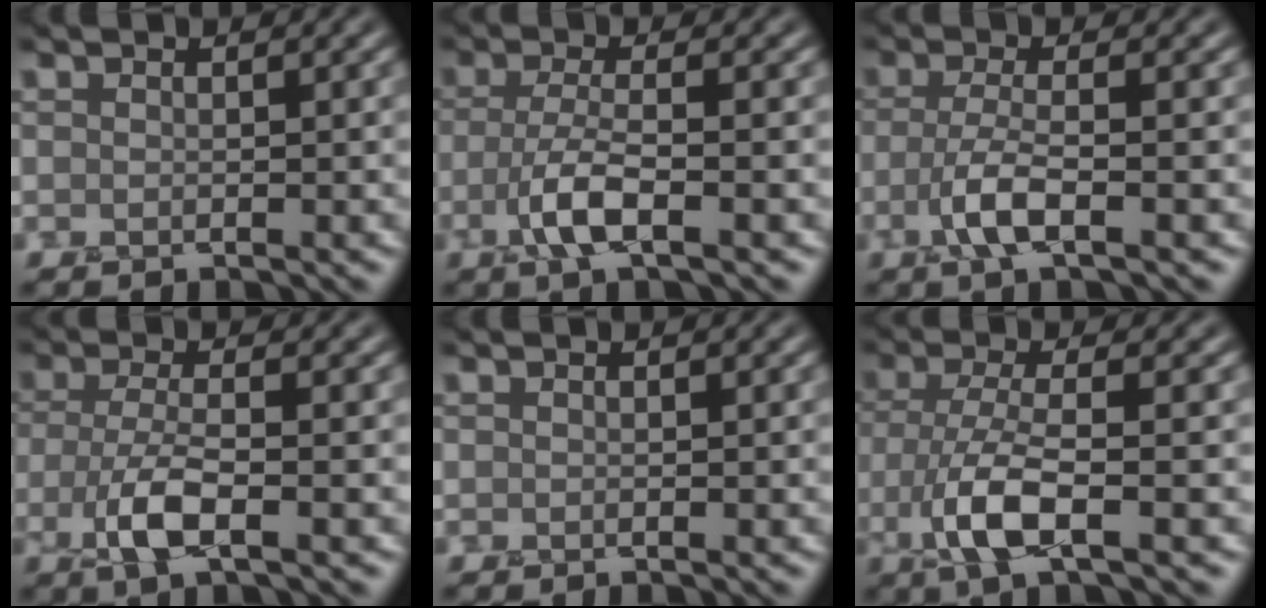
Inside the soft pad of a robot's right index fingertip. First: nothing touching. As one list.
[{"total": 3.7, "force": [-1.6, 1.1, 3.2], "torque": [-0.071, 0.006, -0.037]}, {"total": 3.3, "force": [-1.4, 0.9, 2.9], "torque": [-0.065, 0.005, -0.032]}, {"total": 4.0, "force": [-1.5, 1.4, 3.4], "torque": [-0.081, 0.002, -0.032]}, {"total": 0.0}, {"total": 4.8, "force": [-1.3, 1.6, 4.3], "torque": [-0.102, 0.001, -0.025]}]